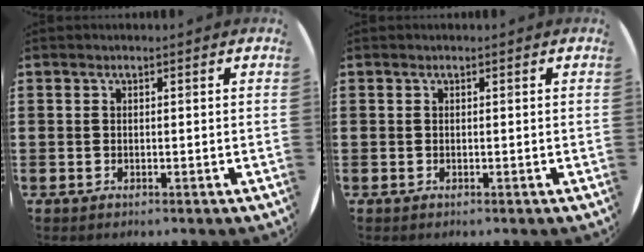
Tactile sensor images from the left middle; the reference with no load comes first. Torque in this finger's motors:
{"motor_torque": [0.03, -0.03, 0.01, 0.00]}